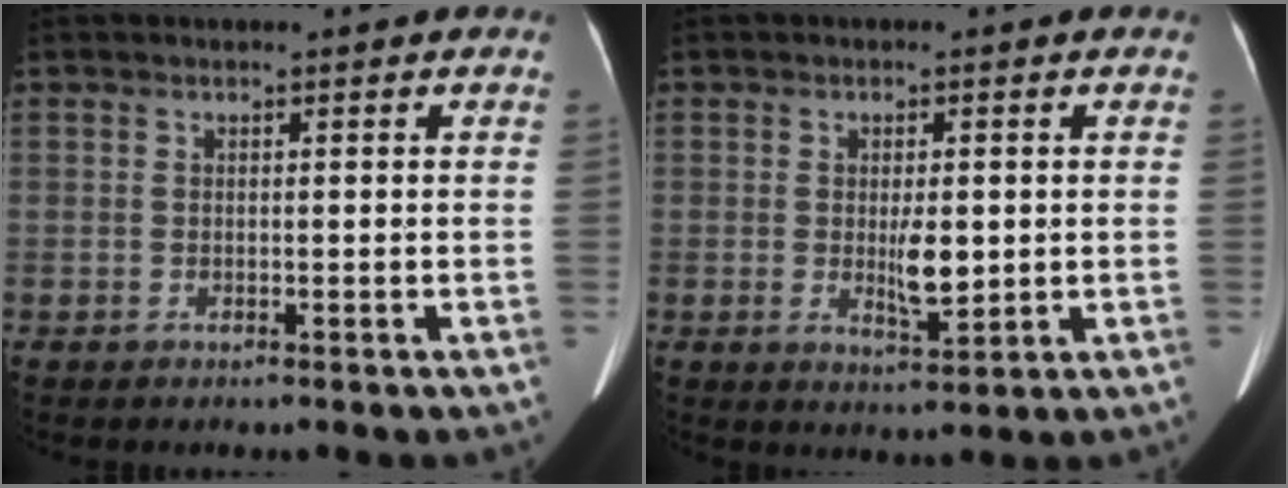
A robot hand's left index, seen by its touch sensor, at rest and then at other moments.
{"total": 4.3, "force": [-0.1, 1.4, 4.1], "torque": [-0.071, -0.008, 0.001]}